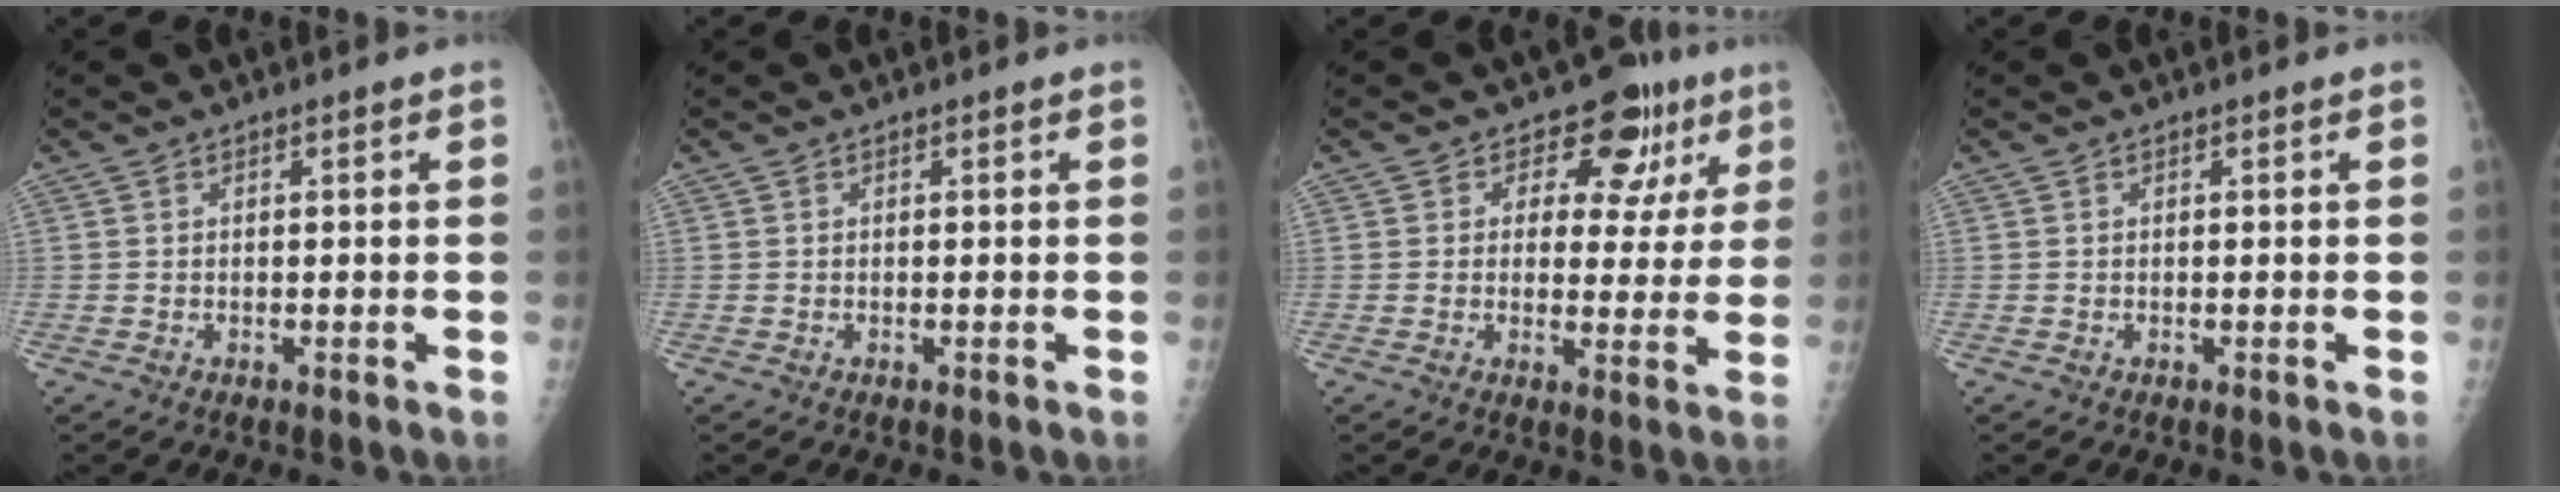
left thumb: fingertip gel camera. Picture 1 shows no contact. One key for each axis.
{"total": 0.0}
{"total": 10.4, "fx": 5.0, "fy": 7.3, "fz": 5.3, "tx": -0.009, "ty": -0.009, "tz": 0.057}
{"total": 0.0}